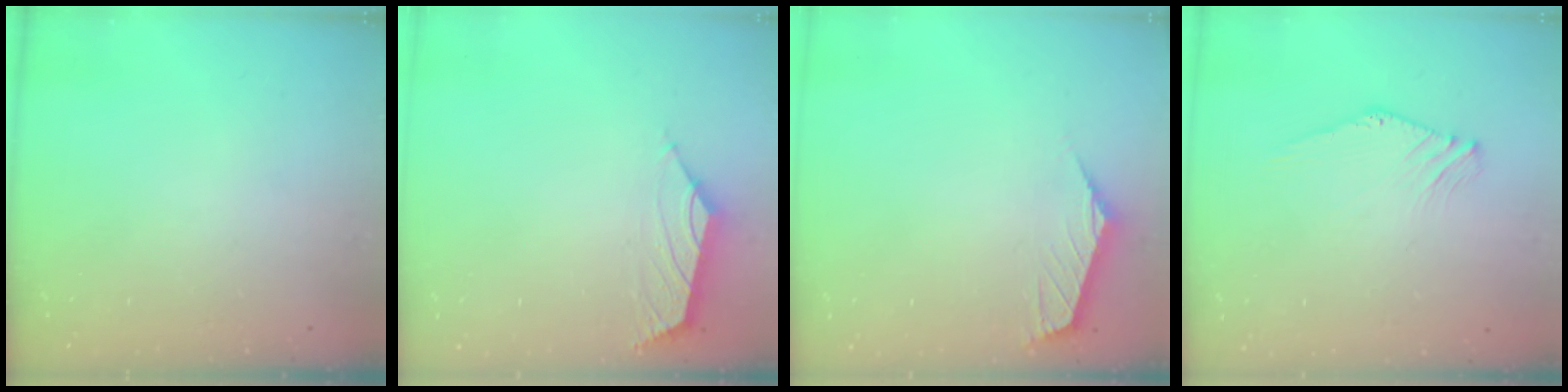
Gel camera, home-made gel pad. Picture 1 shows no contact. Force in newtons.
{"total": 1.5, "press": 1.4, "slide": 0.7}
{"total": 0.9, "press": 0.9, "slide": 0.2}
{"total": 0.6, "press": 0.5, "slide": 0.3}